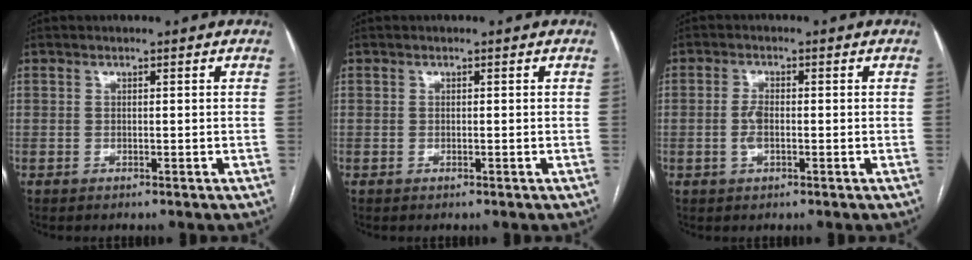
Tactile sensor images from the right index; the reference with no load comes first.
{"total": 0.0}
{"total": 2.6, "force": [-0.5, 1.1, 2.3], "torque": [-0.053, 0.003, -0.007]}